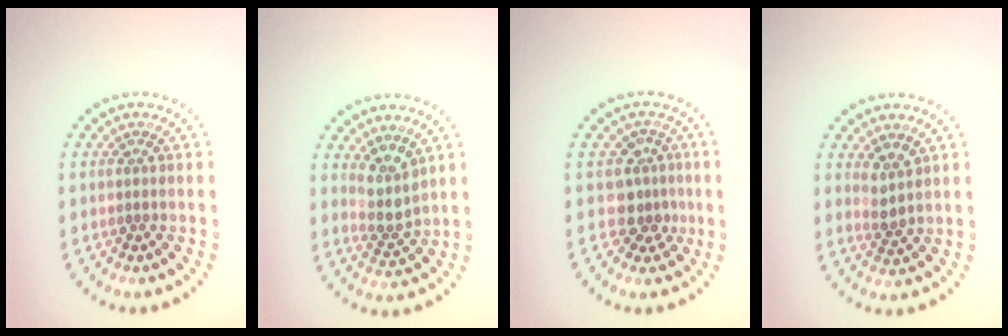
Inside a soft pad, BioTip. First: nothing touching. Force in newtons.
{"total": 2.7, "press": 2.0, "slide": 1.8}
{"total": 2.7, "press": 2.2, "slide": 1.7}
{"total": 1.8, "press": 1.4, "slide": 1.1}